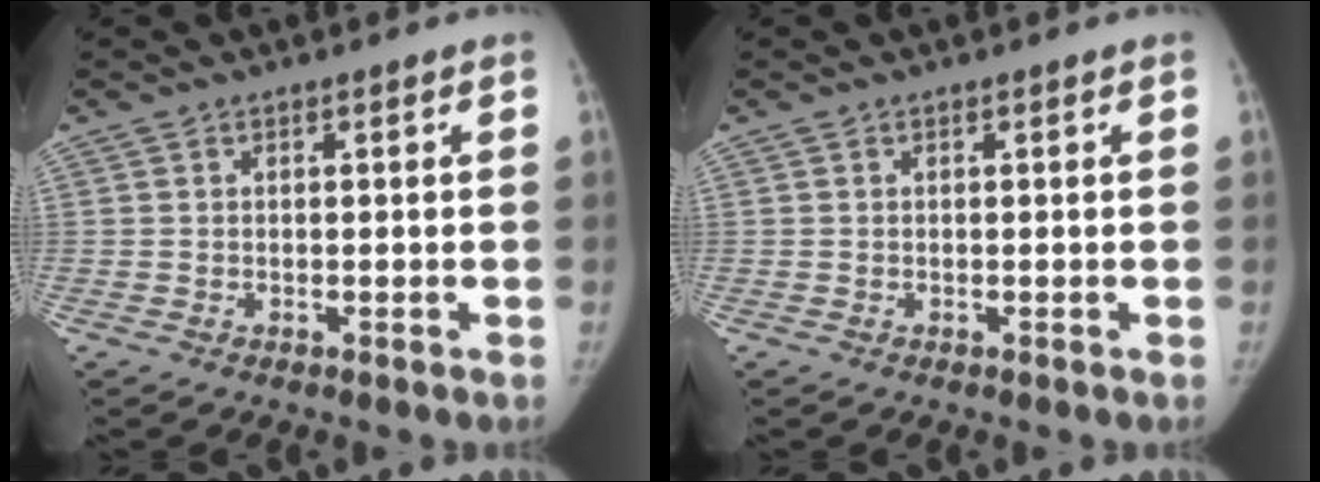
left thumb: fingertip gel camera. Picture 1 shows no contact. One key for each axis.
{"total": 0.0}